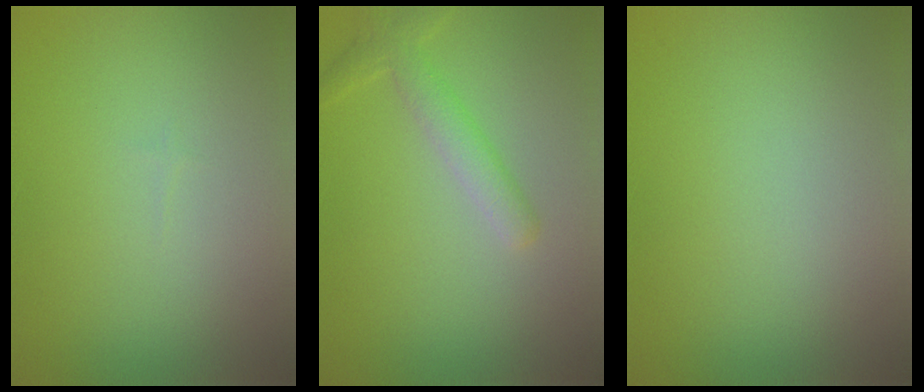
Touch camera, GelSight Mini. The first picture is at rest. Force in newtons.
{"total": 2.6, "press": 2.5, "slide": 0.1}
{"total": 0.0}